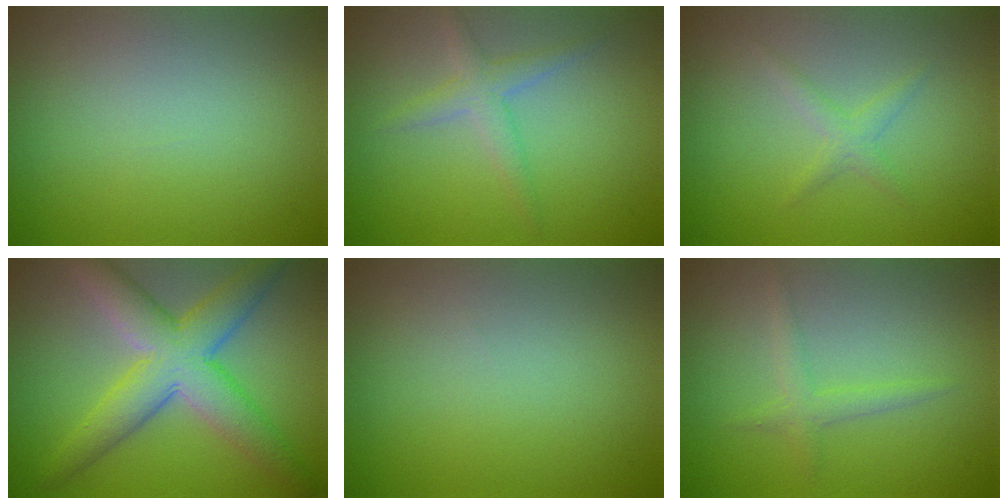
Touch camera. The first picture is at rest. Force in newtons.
{"total": 2.2, "press": 2.2, "slide": 0.1}
{"total": 1.3, "press": 1.3, "slide": 0.1}
{"total": 7.5, "press": 7.5, "slide": 0.3}
{"total": 0.0}
{"total": 1.6, "press": 1.6, "slide": 0.1}